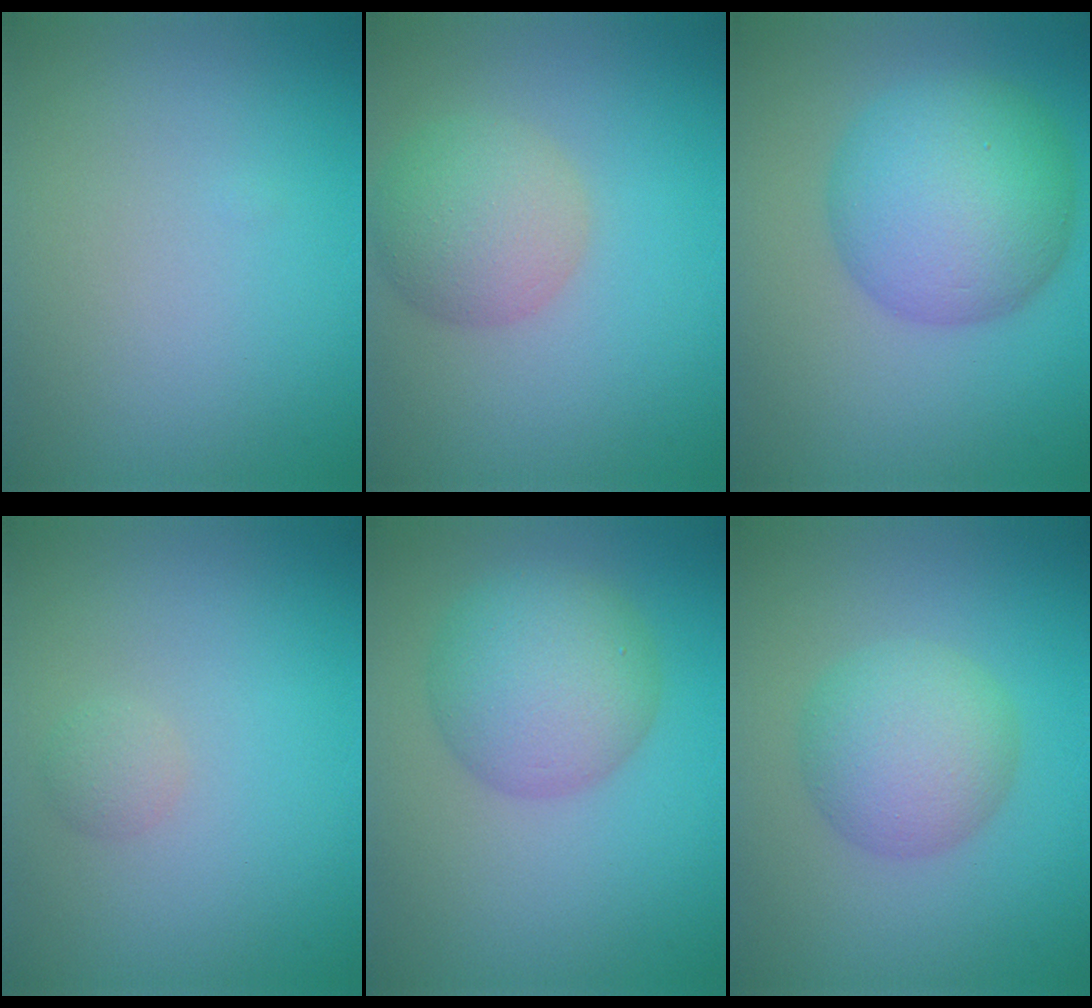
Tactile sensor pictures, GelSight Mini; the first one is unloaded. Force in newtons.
{"total": 4.8, "press": 4.8, "slide": 0.2}
{"total": 9.1, "press": 9.1, "slide": 0.2}
{"total": 1.1, "press": 1.1, "slide": 0.0}
{"total": 6.3, "press": 6.3, "slide": 0.1}
{"total": 5.2, "press": 5.2, "slide": 0.0}